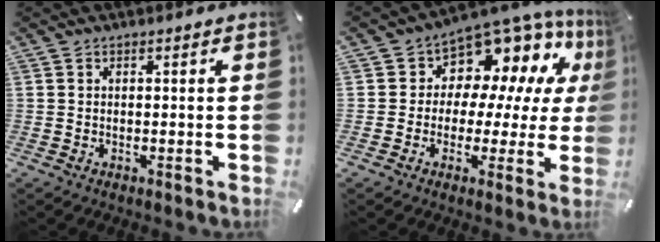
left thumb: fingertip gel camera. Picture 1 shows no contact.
{"total": 9.7, "force": [6.7, 6.6, 2.4], "torque": [-0.053, -0.072, 0.125]}